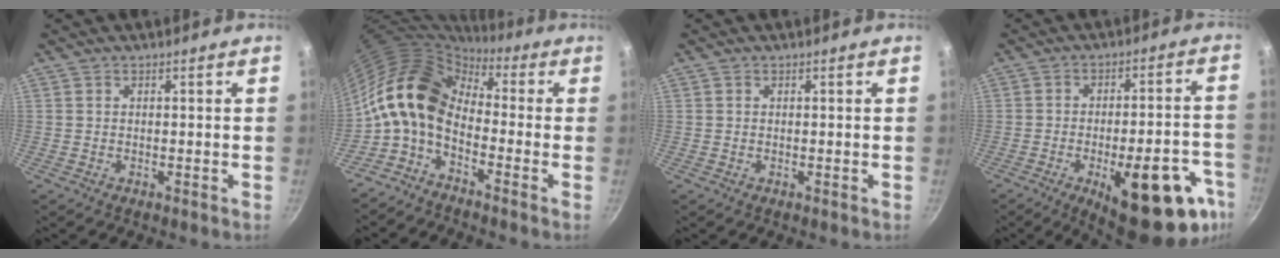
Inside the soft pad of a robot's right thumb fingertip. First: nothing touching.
{"total": 13.4, "force": [-1.5, 8.4, 10.4], "torque": [-0.181, 0.035, -0.052]}
{"total": 0.0}
{"total": 22.4, "force": [-10.3, 8.4, 18.0], "torque": [-0.177, 0.033, -0.130]}